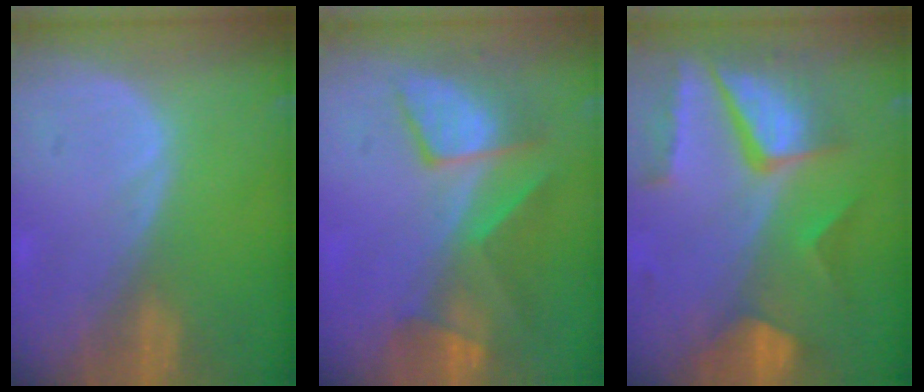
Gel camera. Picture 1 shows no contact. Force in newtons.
{"total": 7.5, "press": 7.4, "slide": 1.1}
{"total": 10.4, "press": 8.6, "slide": 5.8}